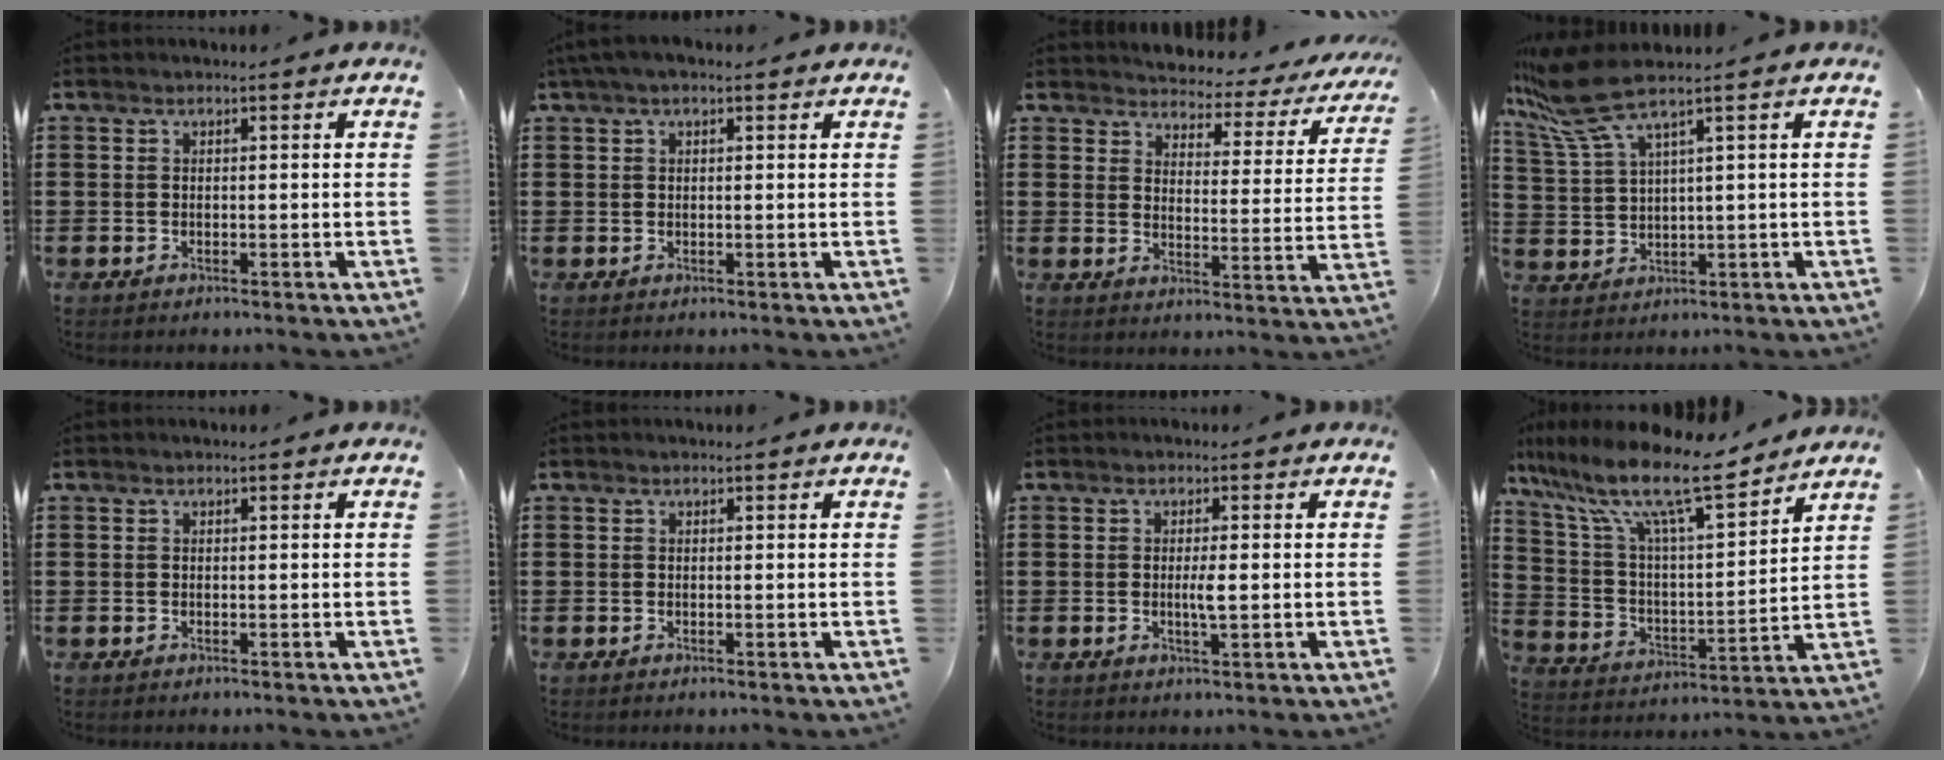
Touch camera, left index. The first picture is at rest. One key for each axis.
{"total": 1.6, "fx": 0.8, "fy": 0.5, "fz": 1.3, "tx": -0.027, "ty": 0.003, "tz": 0.014}
{"total": 3.0, "fx": 2.9, "fy": 0.7, "fz": 0.3, "tx": -0.021, "ty": -0.030, "tz": 0.042}
{"total": 7.2, "fx": 4.6, "fy": 1.0, "fz": 5.5, "tx": -0.146, "ty": -0.027, "tz": 0.076}
{"total": 0.0}
{"total": 0.0}
{"total": 2.4, "fx": -0.2, "fy": 0.2, "fz": 2.3, "tx": -0.044, "ty": -0.005, "tz": -0.005}
{"total": 13.3, "fx": 10.6, "fy": 1.9, "fz": 7.9, "tx": -0.184, "ty": -0.063, "tz": 0.178}